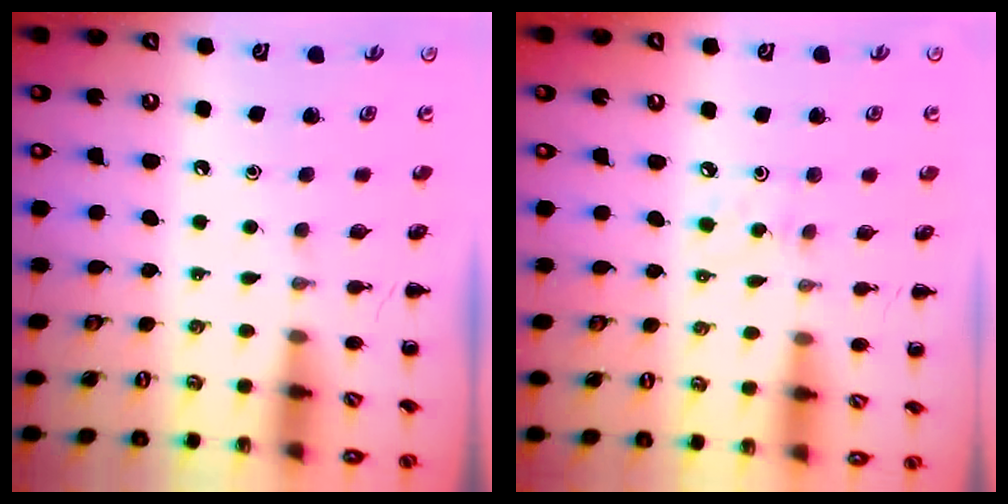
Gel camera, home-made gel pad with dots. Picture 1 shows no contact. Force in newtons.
{"total": 3.5, "press": 3.3, "slide": 1.0}